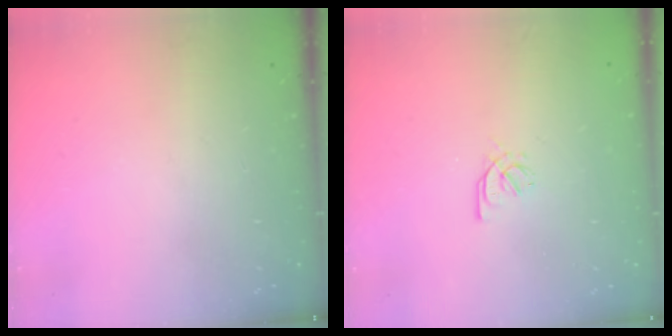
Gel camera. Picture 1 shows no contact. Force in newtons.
{"total": 1.7, "press": 1.6, "slide": 0.5}